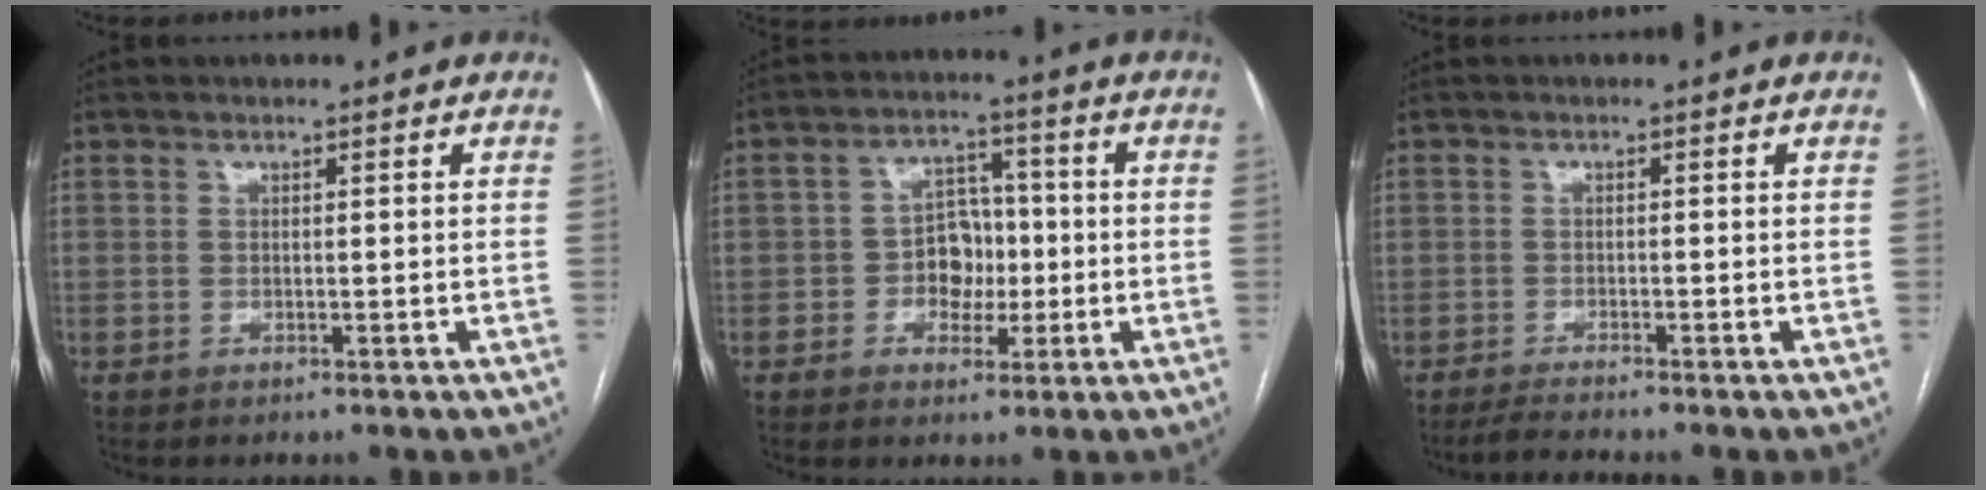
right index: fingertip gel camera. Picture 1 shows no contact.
{"total": 6.3, "force": [-1.2, 4.7, 4.1], "torque": [-0.066, 0.022, -0.019]}
{"total": 3.0, "force": [-2.7, -0.9, 1.0], "torque": [-0.027, -0.016, -0.050]}